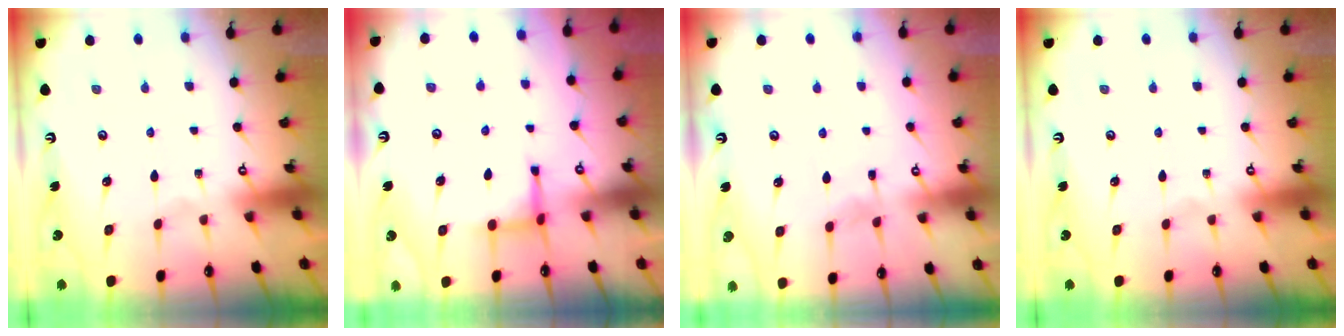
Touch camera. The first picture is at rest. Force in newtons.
{"total": 3.8, "press": 3.7, "slide": 0.9}
{"total": 5.1, "press": 5.0, "slide": 0.5}
{"total": 0.0}